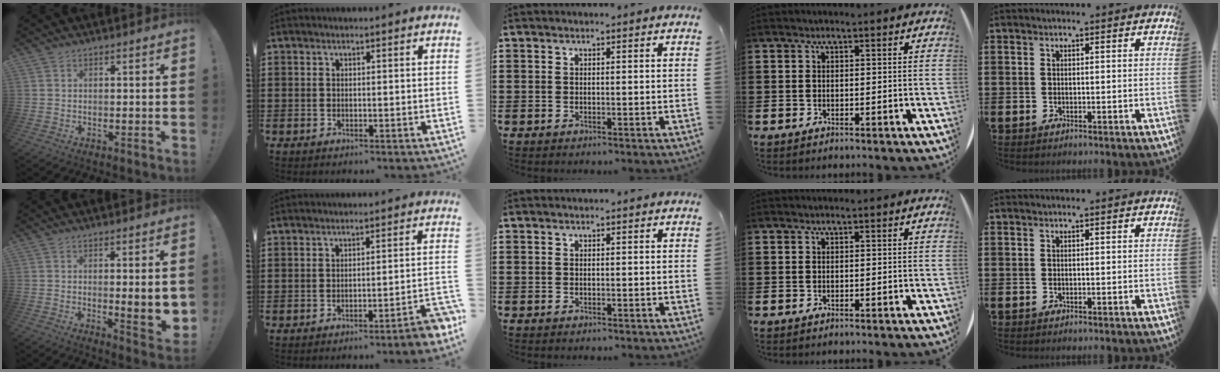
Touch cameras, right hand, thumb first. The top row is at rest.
{"thumb": {"total": 7.0, "force": [0.9, 0.5, 6.9], "torque": [-0.087, -0.018, 0.016]}, "index": {"total": 3.1, "force": [-2.6, -0.4, 1.7], "torque": [-0.030, -0.011, -0.052]}}